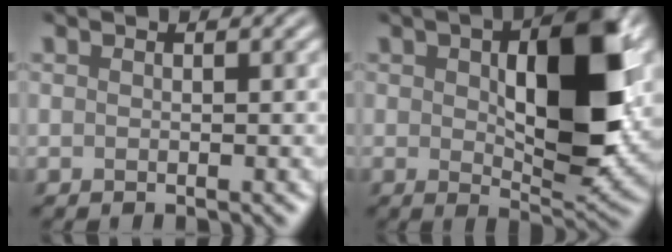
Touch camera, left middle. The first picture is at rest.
{"total": 8.6, "force": [0.5, 3.2, 8.0], "torque": [-0.128, 0.000, 0.032]}